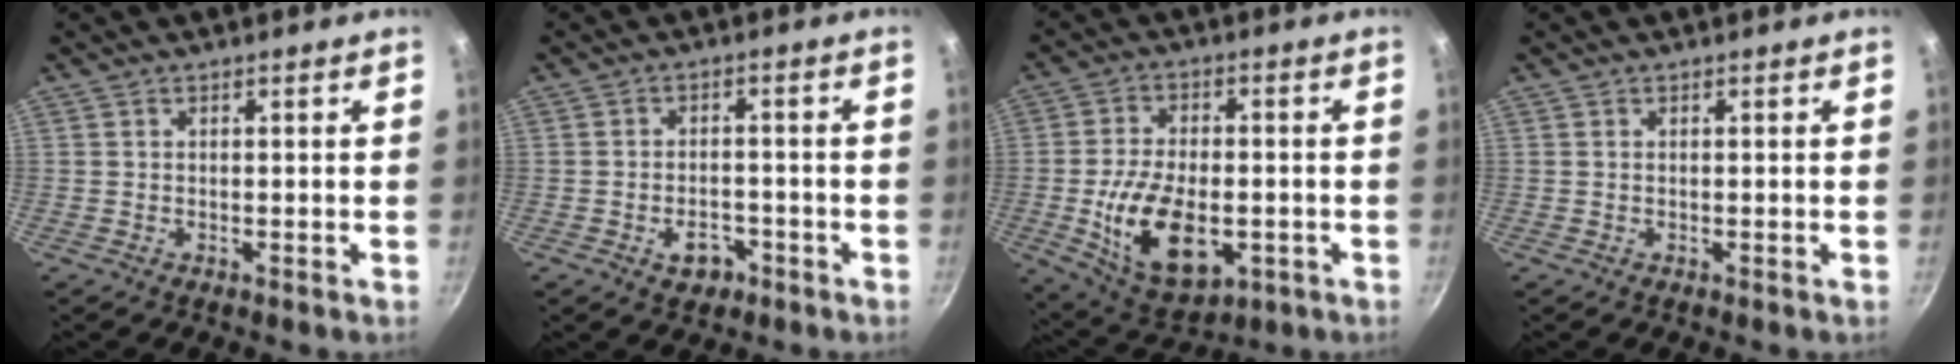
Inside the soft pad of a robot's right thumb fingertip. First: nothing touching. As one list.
[{"total": 4.7, "force": [-2.4, 3.1, 2.6], "torque": [-0.024, 0.018, -0.032]}, {"total": 16.4, "force": [-3.6, 9.3, 13.0], "torque": [-0.214, 0.004, -0.047]}, {"total": 0.0}]